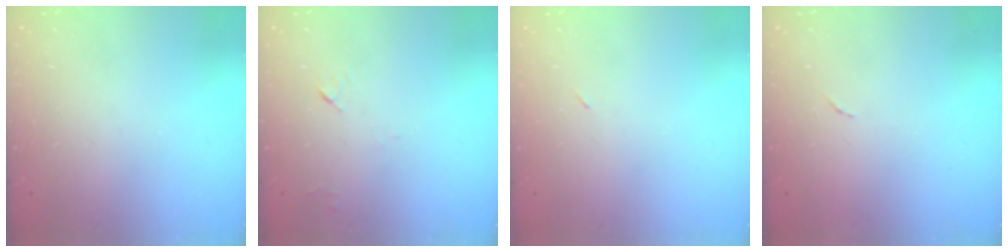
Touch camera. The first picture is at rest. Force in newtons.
{"total": 3.7, "press": 3.6, "slide": 0.5}
{"total": 2.2, "press": 1.8, "slide": 1.2}
{"total": 3.3, "press": 3.3, "slide": 0.1}